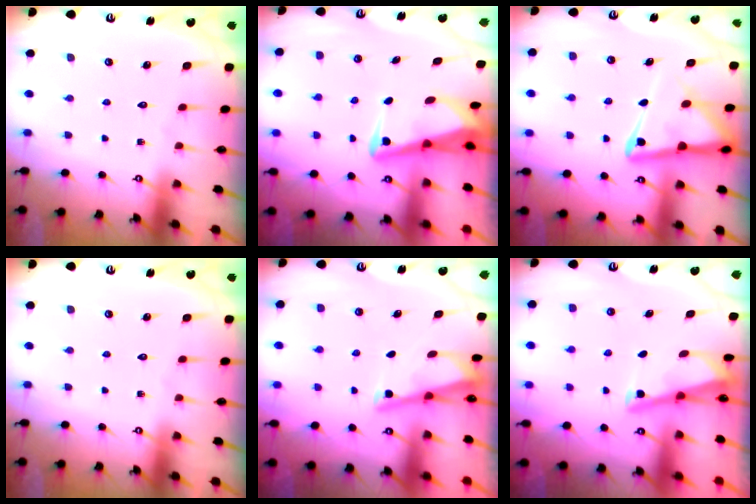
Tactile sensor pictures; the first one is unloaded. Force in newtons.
{"total": 5.2, "press": 4.8, "slide": 2.0}
{"total": 9.6, "press": 9.5, "slide": 1.1}
{"total": 0.0}
{"total": 3.1, "press": 3.1, "slide": 0.3}
{"total": 3.0, "press": 3.0, "slide": 0.3}